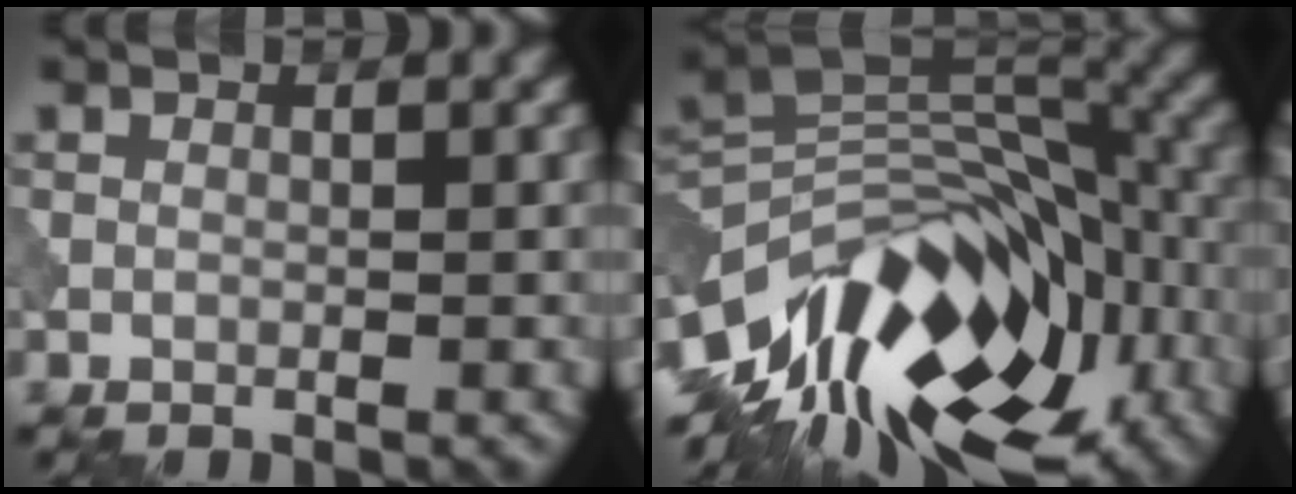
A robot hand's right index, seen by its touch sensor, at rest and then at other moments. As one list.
[{"total": 15.4, "force": [-8.3, 8.6, 9.8], "torque": [-0.188, 0.019, -0.149]}]